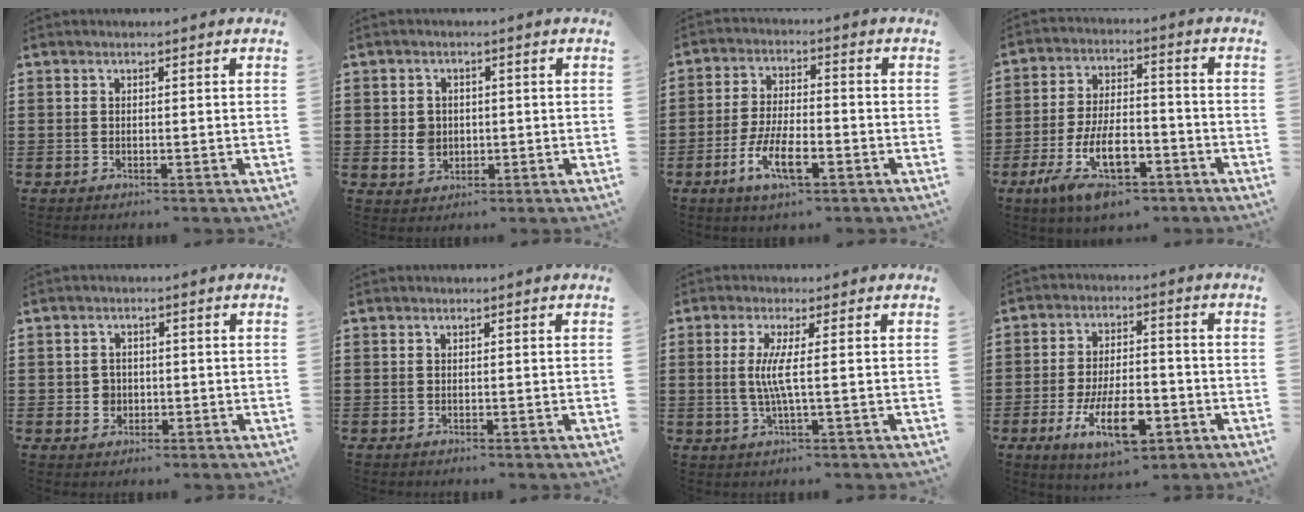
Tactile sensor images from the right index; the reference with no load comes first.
{"total": 3.1, "force": [-0.2, 2.7, 1.5], "torque": [-0.035, 0.007, -0.006]}
{"total": 8.1, "force": [-3.7, 2.7, 6.7], "torque": [-0.148, -0.011, -0.071]}
{"total": 11.6, "force": [-5.8, 4.9, 8.8], "torque": [-0.191, 0.004, -0.110]}
{"total": 2.4, "force": [-0.5, 2.2, 0.7], "torque": [-0.021, 0.006, -0.012]}
{"total": 0.0}
{"total": 4.7, "force": [0.2, -0.2, 4.7], "torque": [-0.100, -0.013, -0.004]}
{"total": 11.0, "force": [-4.6, 4.4, 9.0], "torque": [-0.163, -0.007, -0.082]}